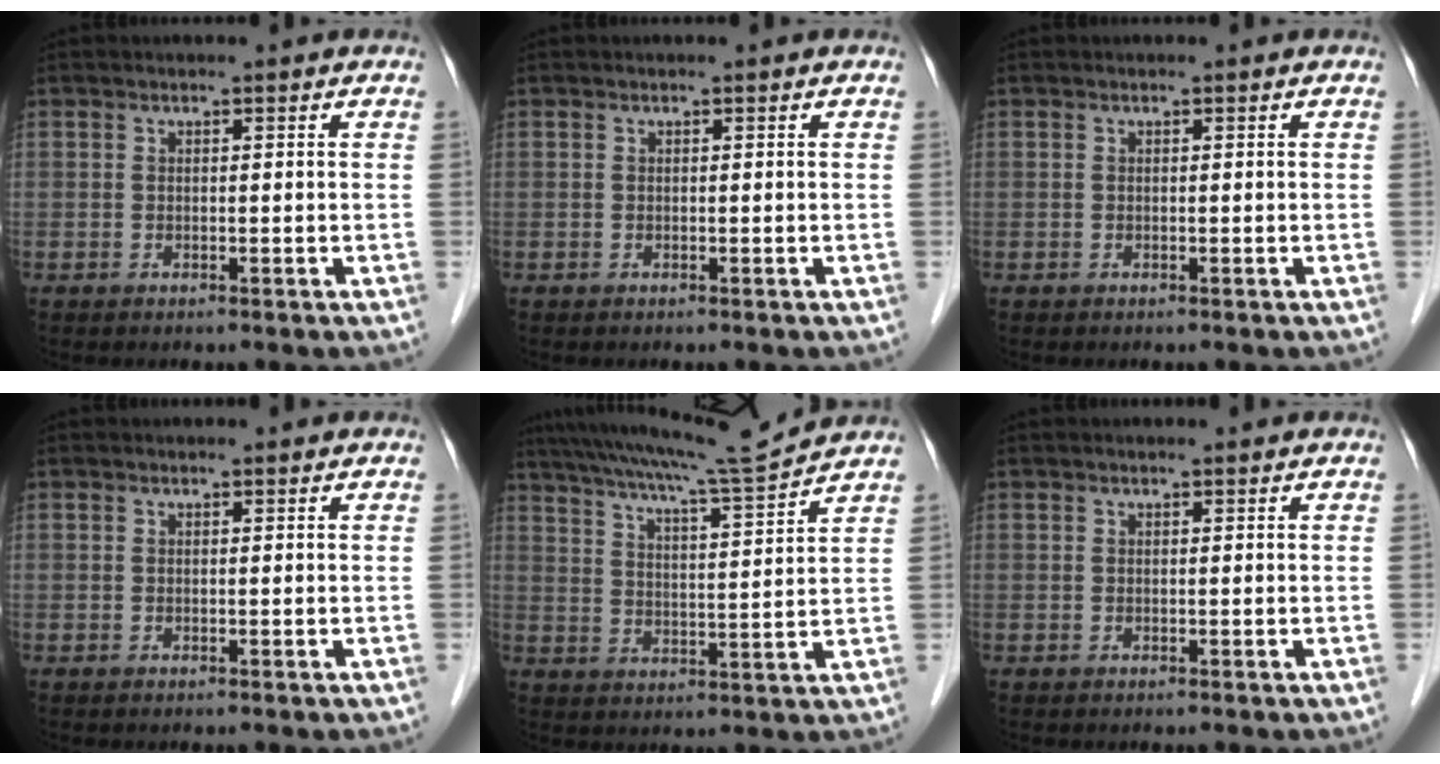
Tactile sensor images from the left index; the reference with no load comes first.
{"total": 0.0}
{"total": 0.0}
{"total": 1.3, "force": [1.3, 0.2, 0.3], "torque": [-0.008, 0.012, 0.016]}
{"total": 12.9, "force": [11.8, -2.1, 4.7], "torque": [-0.088, -0.018, 0.183]}
{"total": 1.4, "force": [1.3, 0.0, 0.4], "torque": [-0.007, 0.012, 0.020]}